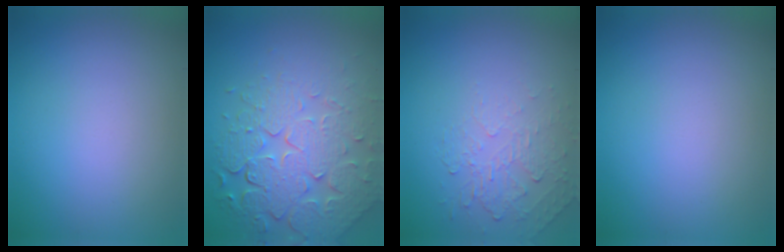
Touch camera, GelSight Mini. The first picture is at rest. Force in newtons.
{"total": 8.1, "press": 5.8, "slide": 5.7}
{"total": 2.1, "press": 0.9, "slide": 1.9}
{"total": 0.0}